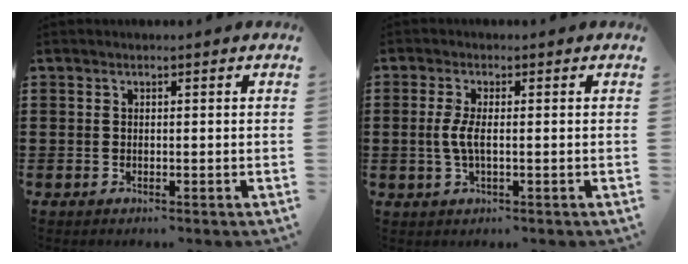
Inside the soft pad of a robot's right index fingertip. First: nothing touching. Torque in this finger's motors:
{"motor_torque": [0.88, -0.08, 0.56, 0.10]}